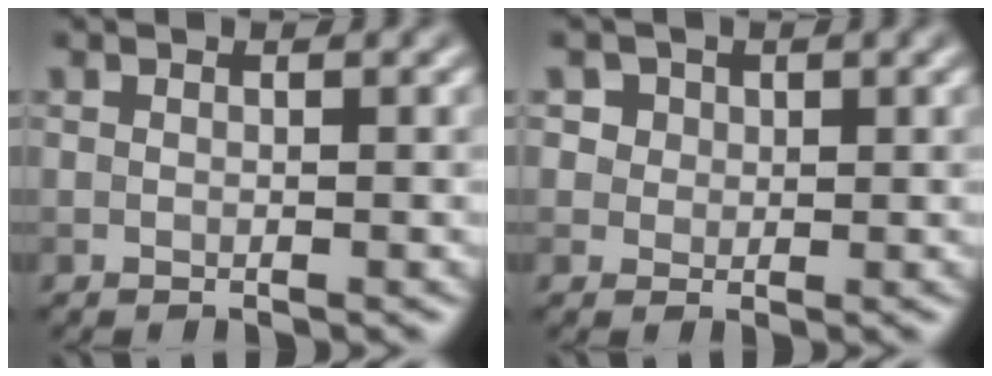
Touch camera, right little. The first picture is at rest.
{"total": 3.8, "force": [2.0, 2.9, 1.4], "torque": [-0.031, 0.008, 0.027]}